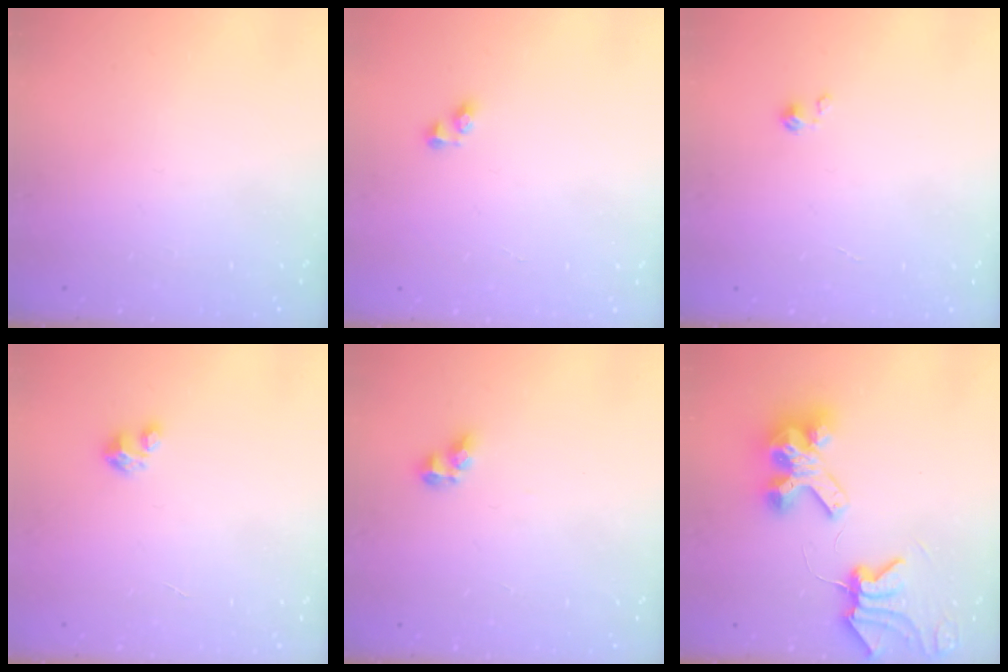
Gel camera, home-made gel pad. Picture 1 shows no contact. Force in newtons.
{"total": 2.5, "press": 2.5, "slide": 0.2}
{"total": 0.0}
{"total": 1.7, "press": 1.7, "slide": 0.1}
{"total": 5.4, "press": 5.3, "slide": 0.6}
{"total": 8.9, "press": 8.8, "slide": 1.1}